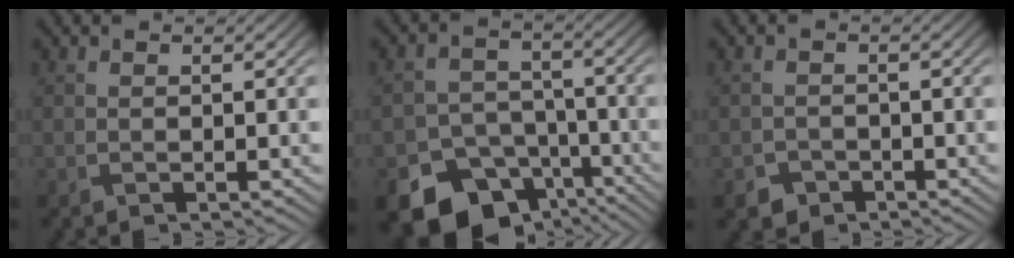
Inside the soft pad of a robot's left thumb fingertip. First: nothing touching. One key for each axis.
{"total": 13.6, "fx": -8.8, "fy": 9.3, "fz": 4.8, "tx": -0.098, "ty": -0.038, "tz": -0.129}
{"total": 2.2, "fx": -1.5, "fy": 1.5, "fz": 0.5, "tx": -0.008, "ty": -0.005, "tz": -0.033}